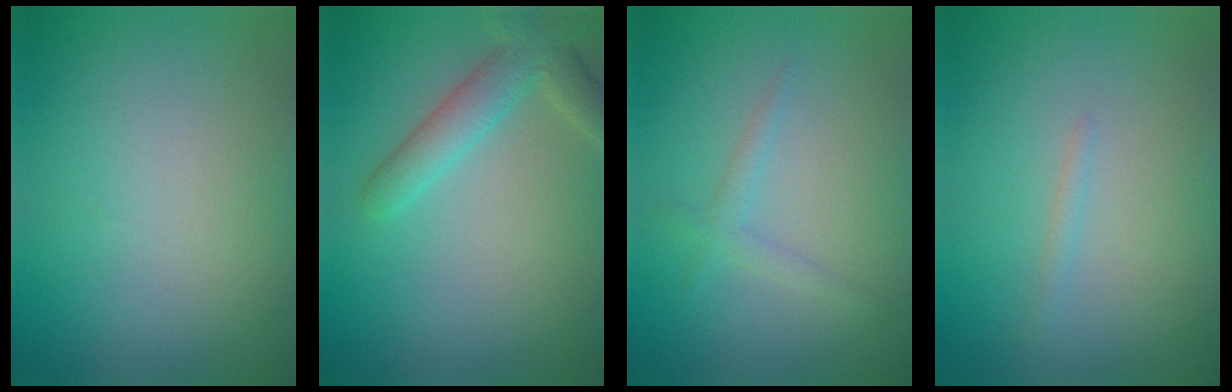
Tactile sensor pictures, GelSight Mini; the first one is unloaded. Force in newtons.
{"total": 3.9, "press": 3.9, "slide": 0.3}
{"total": 1.4, "press": 1.4, "slide": 0.0}
{"total": 0.7, "press": 0.7, "slide": 0.1}